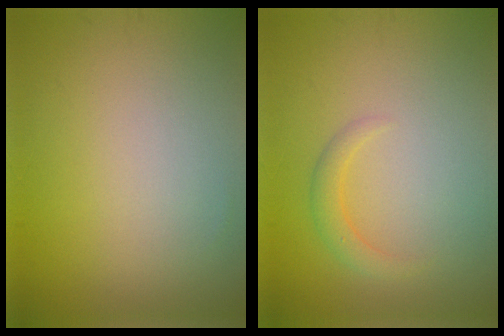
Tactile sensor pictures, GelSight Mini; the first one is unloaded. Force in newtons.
{"total": 1.6, "press": 1.6, "slide": 0.0}